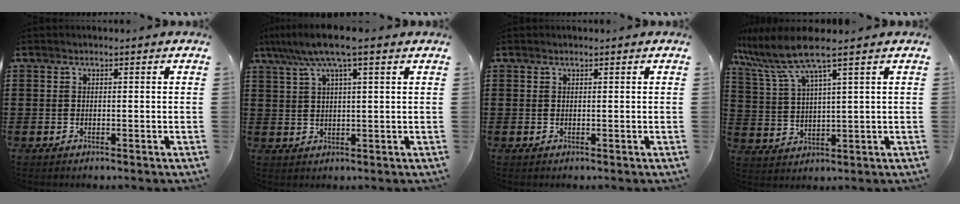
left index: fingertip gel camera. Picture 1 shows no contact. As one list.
[{"total": 6.8, "force": [4.3, 0.4, 5.3], "torque": [-0.111, -0.002, 0.073]}, {"total": 0.0}, {"total": 7.4, "force": [5.2, 0.3, 5.2], "torque": [-0.133, -0.026, 0.085]}]